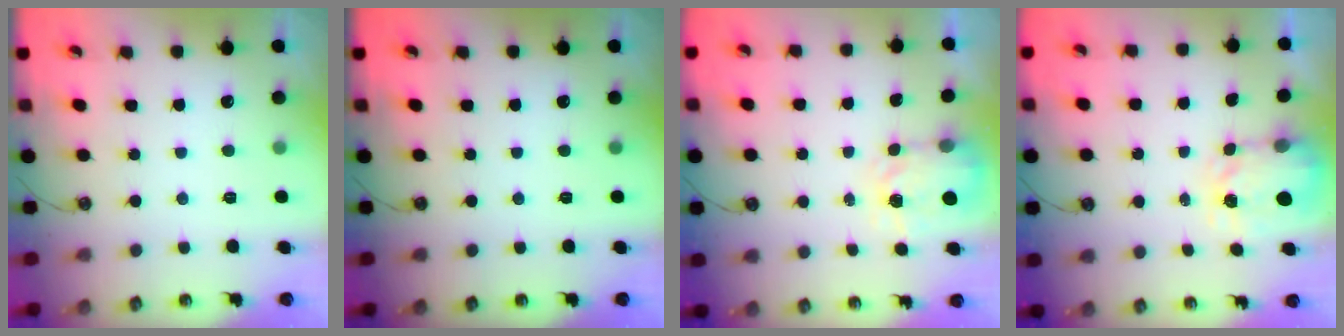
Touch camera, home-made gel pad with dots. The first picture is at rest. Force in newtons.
{"total": 0.0}
{"total": 3.6, "press": 3.6, "slide": 0.5}
{"total": 3.8, "press": 3.7, "slide": 0.5}